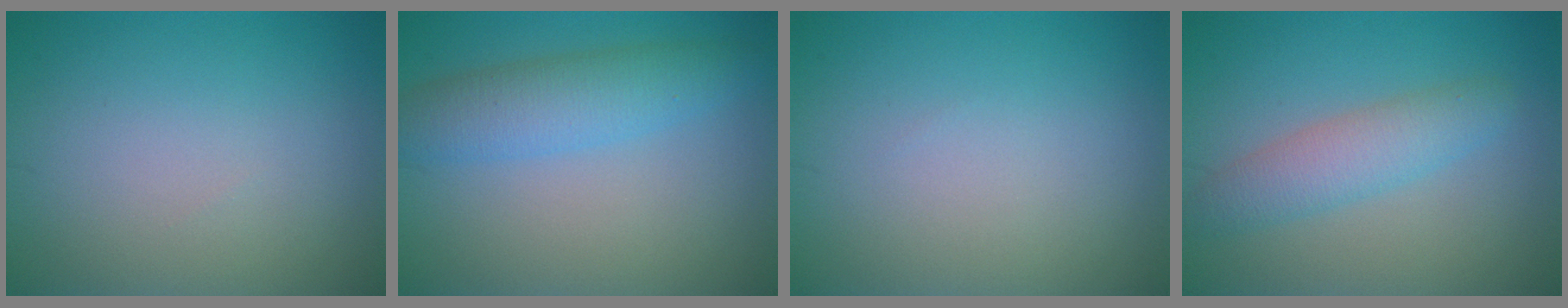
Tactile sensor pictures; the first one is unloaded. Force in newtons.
{"total": 4.4, "press": 4.4, "slide": 0.1}
{"total": 0.0}
{"total": 3.5, "press": 3.5, "slide": 0.0}